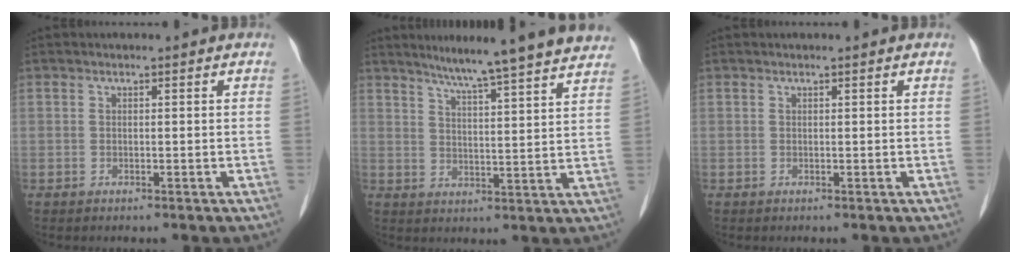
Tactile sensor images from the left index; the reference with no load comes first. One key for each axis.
{"total": 16.6, "fx": 14.7, "fy": -0.1, "fz": 7.8, "tx": -0.115, "ty": -0.011, "tz": 0.188}
{"total": 1.0, "fx": 0.9, "fy": 0.0, "fz": 0.4, "tx": -0.010, "ty": 0.008, "tz": 0.011}